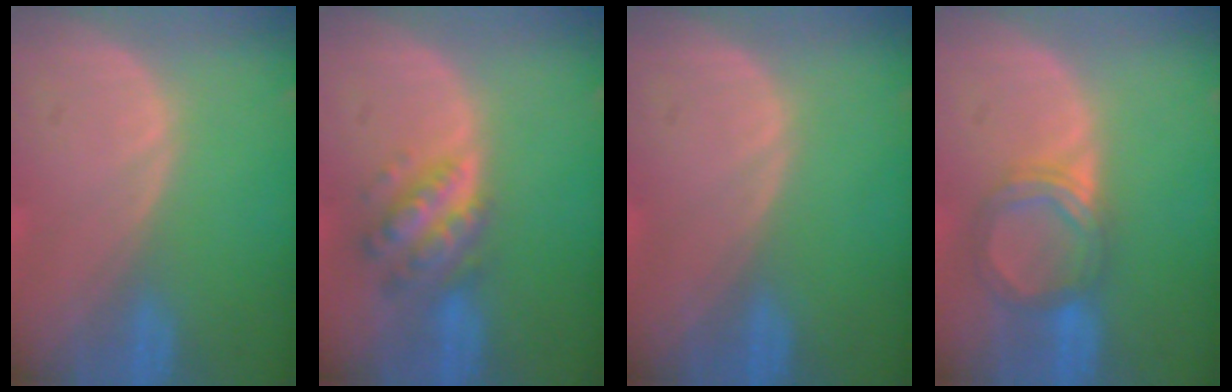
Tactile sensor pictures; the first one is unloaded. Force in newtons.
{"total": 6.1, "press": 6.1, "slide": 0.4}
{"total": 0.0}
{"total": 5.5, "press": 5.2, "slide": 1.8}